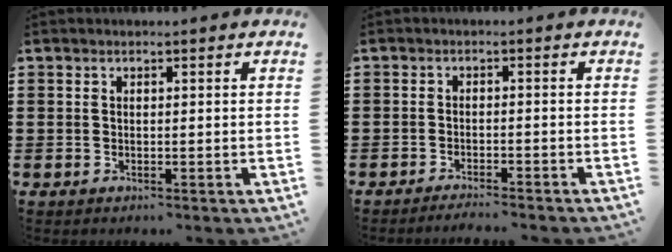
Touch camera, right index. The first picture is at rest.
{"total": 1.9, "force": [-1.9, -0.2, 0.2], "torque": [-0.005, 0.002, -0.038]}